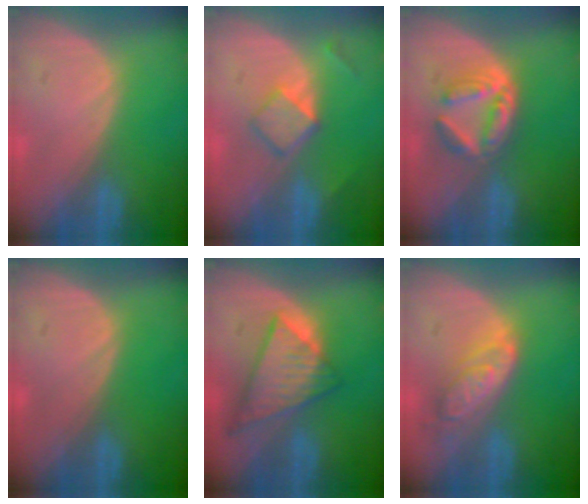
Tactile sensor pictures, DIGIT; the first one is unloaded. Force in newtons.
{"total": 4.1, "press": 4.1, "slide": 0.5}
{"total": 6.1, "press": 5.4, "slide": 2.8}
{"total": 0.0}
{"total": 8.7, "press": 7.5, "slide": 4.3}
{"total": 6.2, "press": 5.6, "slide": 2.8}